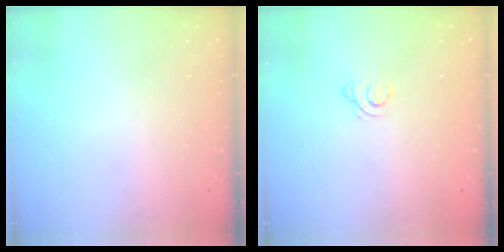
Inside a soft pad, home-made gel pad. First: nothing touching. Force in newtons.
{"total": 1.7, "press": 1.6, "slide": 0.1}